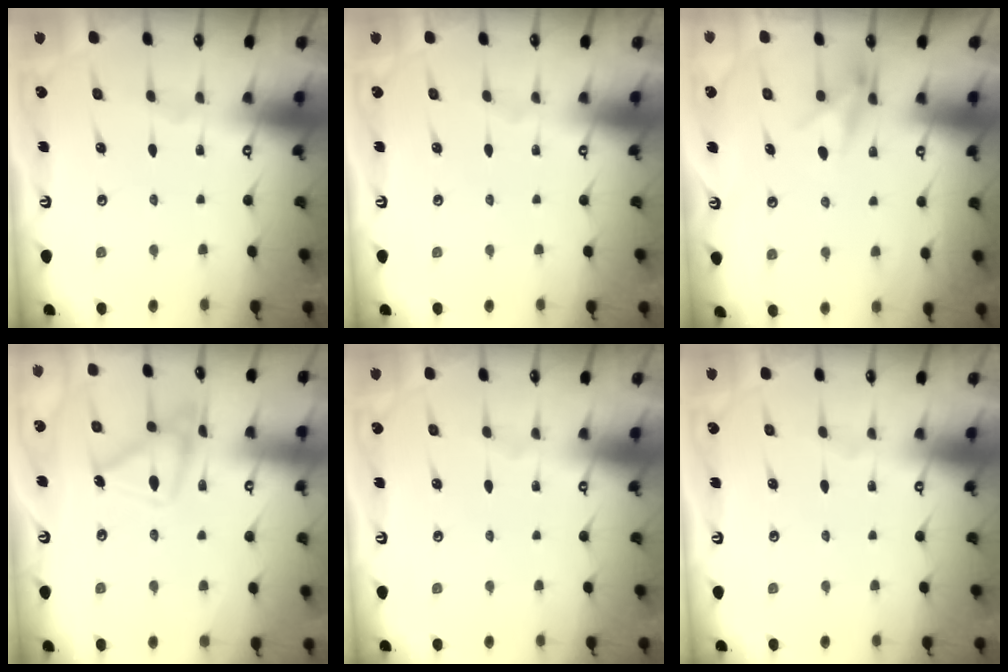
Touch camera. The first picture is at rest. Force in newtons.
{"total": 0.0}
{"total": 8.0, "press": 8.0, "slide": 0.5}
{"total": 14.3, "press": 14.3, "slide": 1.0}
{"total": 0.0}
{"total": 0.0}